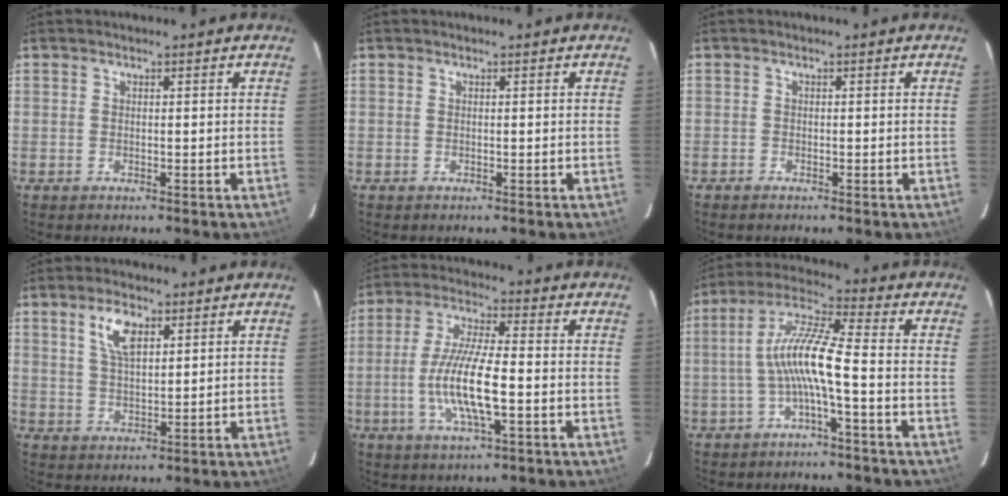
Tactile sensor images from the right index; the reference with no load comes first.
{"total": 0.0}
{"total": 0.5, "force": [-0.5, 0.2, 0.0], "torque": [-0.004, 0.001, -0.012]}
{"total": 6.1, "force": [3.0, 2.8, 4.5], "torque": [-0.084, 0.009, 0.061]}
{"total": 11.9, "force": [-2.9, 2.3, 11.3], "torque": [-0.226, -0.004, -0.056]}
{"total": 9.2, "force": [-2.5, 0.5, 8.9], "torque": [-0.192, 0.018, -0.047]}